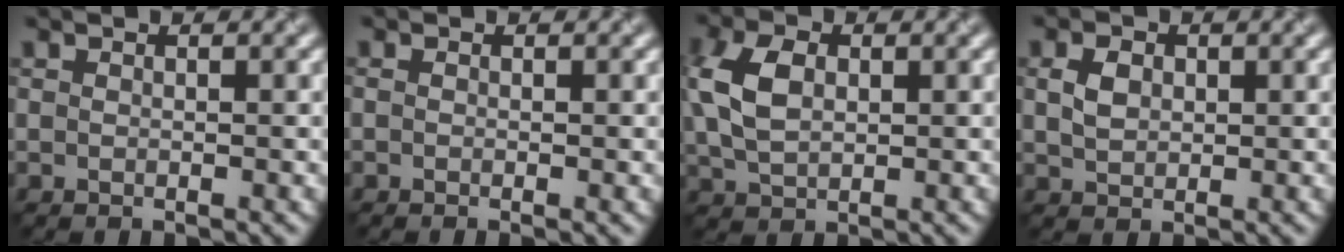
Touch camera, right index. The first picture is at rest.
{"total": 1.2, "force": [-0.3, 0.4, 1.1], "torque": [-0.008, 0.003, -0.014]}
{"total": 5.2, "force": [0.5, 3.5, 3.8], "torque": [-0.102, 0.019, 0.018]}
{"total": 1.5, "force": [0.1, 1.2, 0.8], "torque": [-0.027, 0.009, 0.015]}